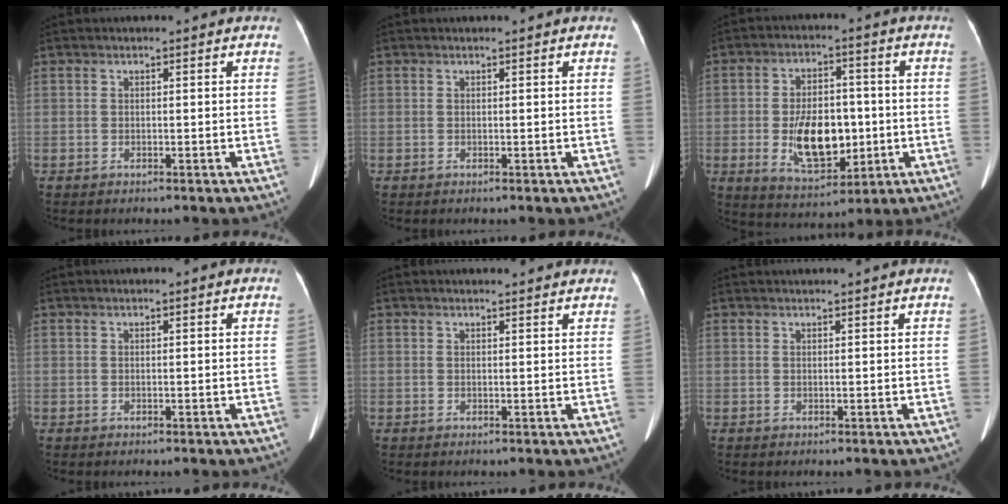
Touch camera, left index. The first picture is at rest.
{"total": 0.6, "force": [0.6, 0.0, 0.2], "torque": [-0.002, 0.010, 0.011]}
{"total": 11.2, "force": [-1.8, 6.0, 9.2], "torque": [-0.165, 0.000, -0.021]}
{"total": 0.0}
{"total": 4.4, "force": [4.1, 0.7, 1.2], "torque": [-0.013, 0.010, 0.040]}
{"total": 2.9, "force": [2.8, -0.3, 0.8], "torque": [-0.008, 0.021, 0.037]}